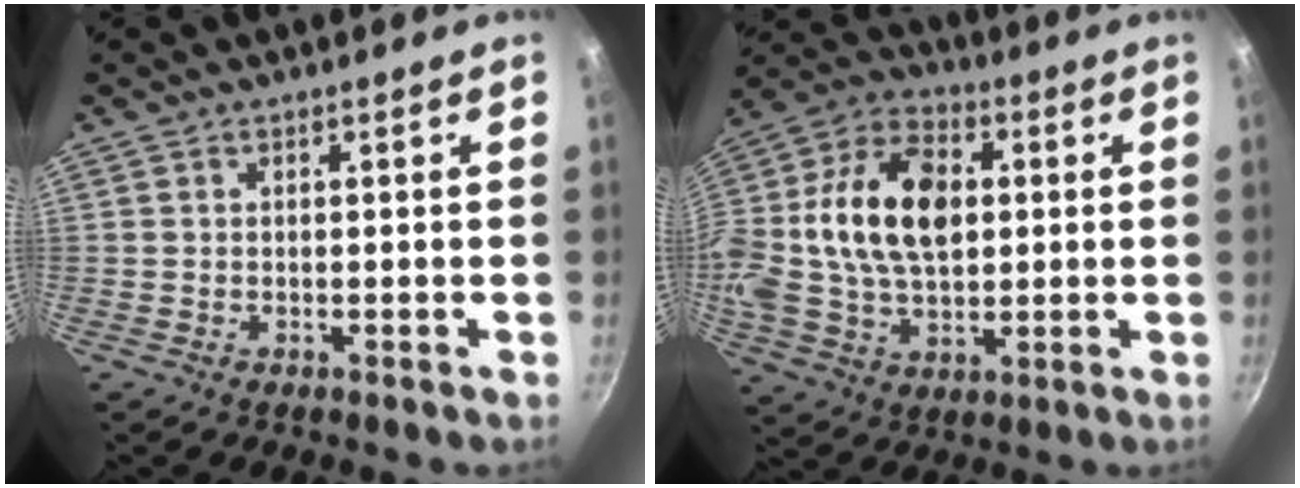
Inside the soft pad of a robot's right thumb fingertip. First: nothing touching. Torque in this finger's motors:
{"motor_torque": [2.18, 2.54, 1.50, 0.44, 0.32]}